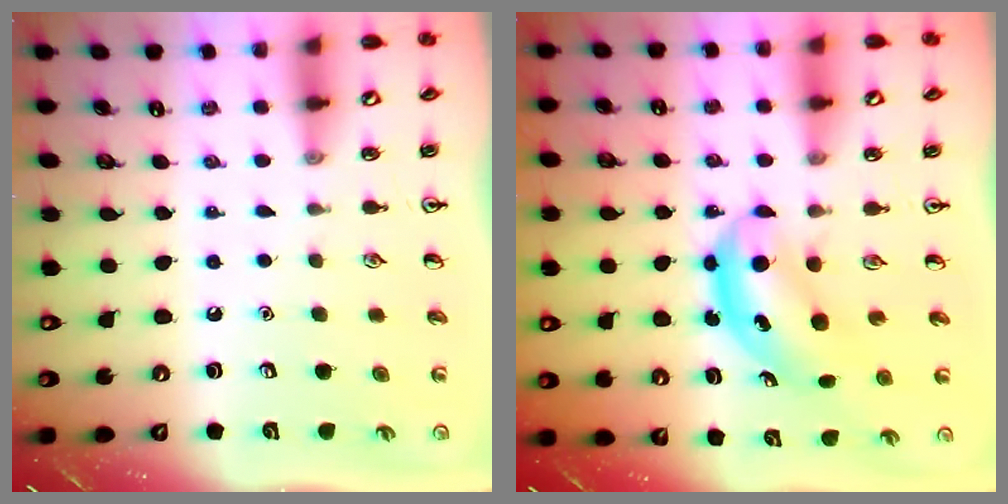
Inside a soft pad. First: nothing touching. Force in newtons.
{"total": 5.1, "press": 5.0, "slide": 0.7}